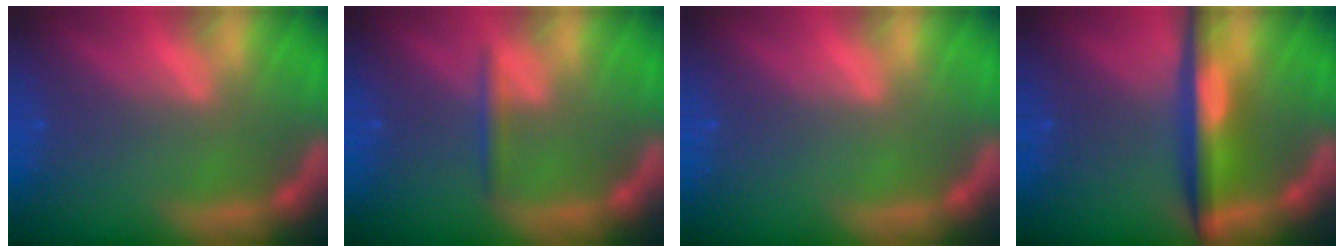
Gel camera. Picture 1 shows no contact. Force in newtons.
{"total": 1.4}
{"total": 0.0}
{"total": 6.0}